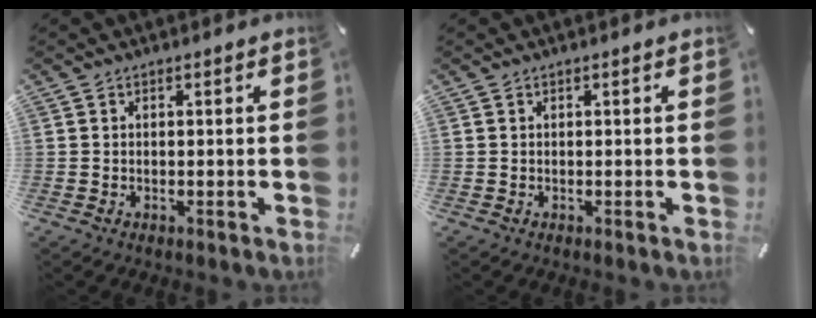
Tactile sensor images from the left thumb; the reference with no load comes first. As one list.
[{"total": 0.0}]